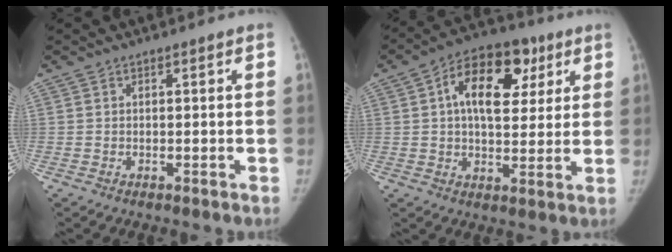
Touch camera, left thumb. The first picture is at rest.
{"total": 14.9, "force": [4.9, 9.0, 10.9], "torque": [-0.133, 0.007, 0.070]}